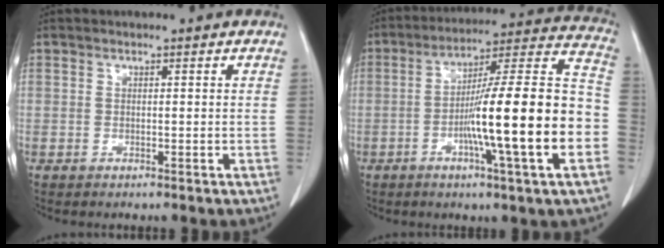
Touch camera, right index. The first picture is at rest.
{"total": 20.9, "force": [-5.1, 0.3, 20.3], "torque": [-0.276, 0.012, -0.082]}